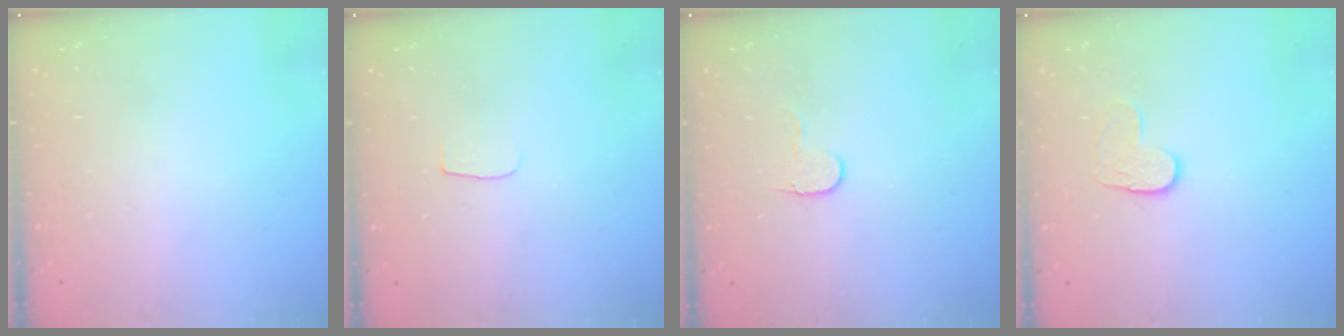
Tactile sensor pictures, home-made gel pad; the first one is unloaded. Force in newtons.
{"total": 3.0, "press": 3.0, "slide": 0.4}
{"total": 5.5, "press": 5.4, "slide": 0.5}
{"total": 4.9, "press": 4.8, "slide": 0.5}